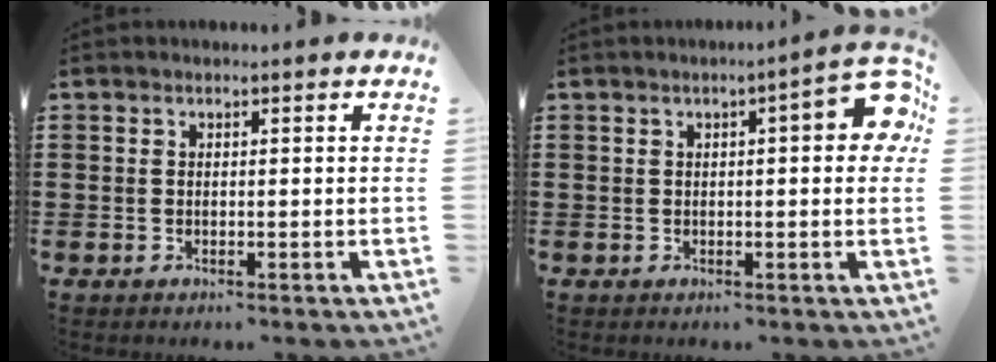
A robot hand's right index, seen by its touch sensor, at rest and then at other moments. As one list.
[{"total": 6.0, "force": [1.1, 1.0, 5.9], "torque": [-0.076, -0.007, 0.012]}]